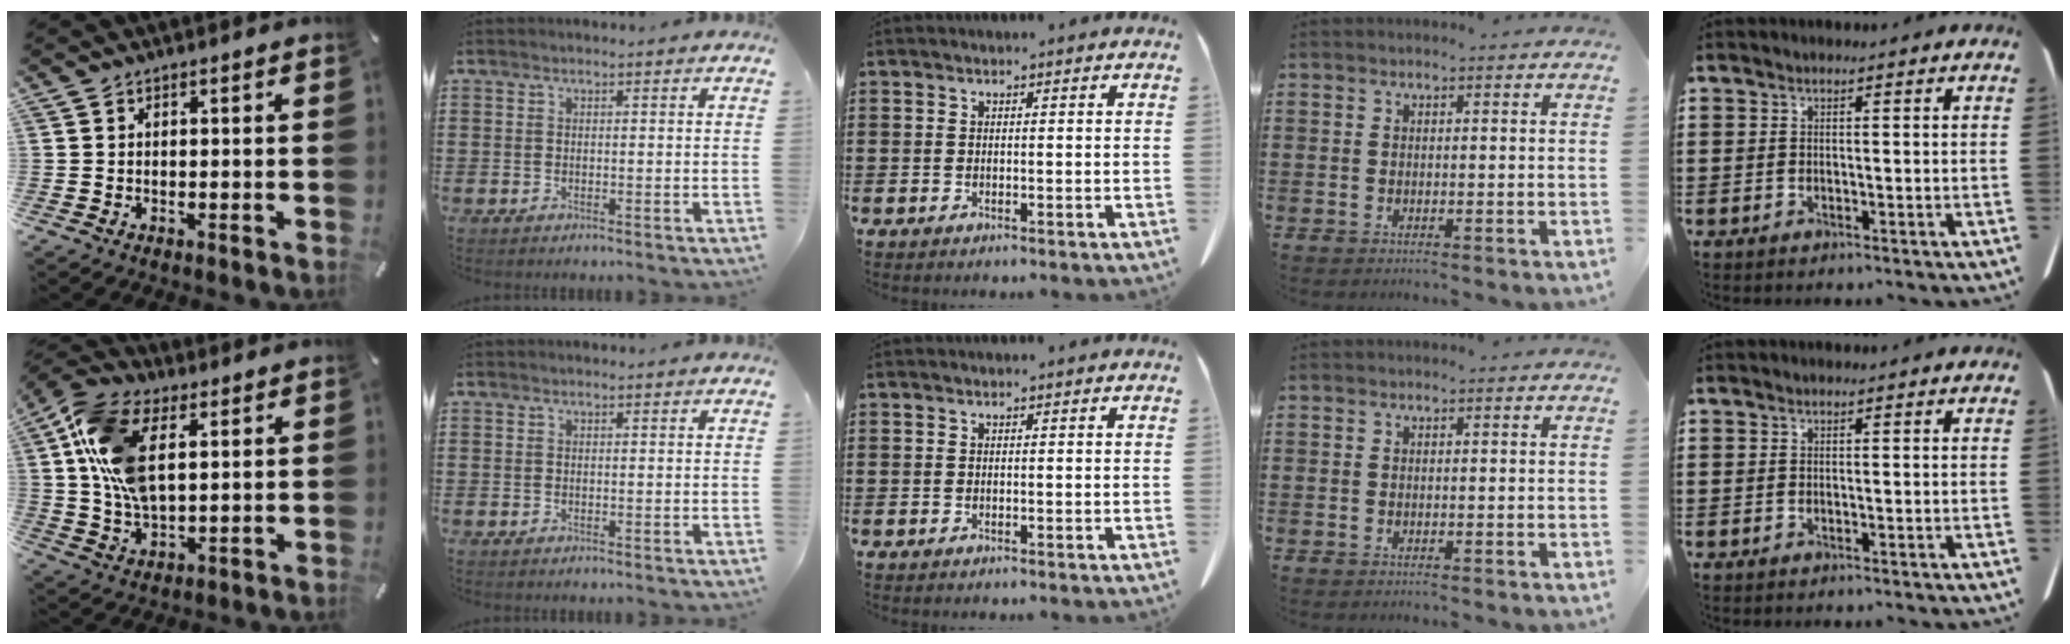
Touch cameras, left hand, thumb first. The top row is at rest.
{"thumb": {"total": 15.2, "force": [4.3, 8.9, 11.6], "torque": [-0.270, 0.001, 0.078]}}